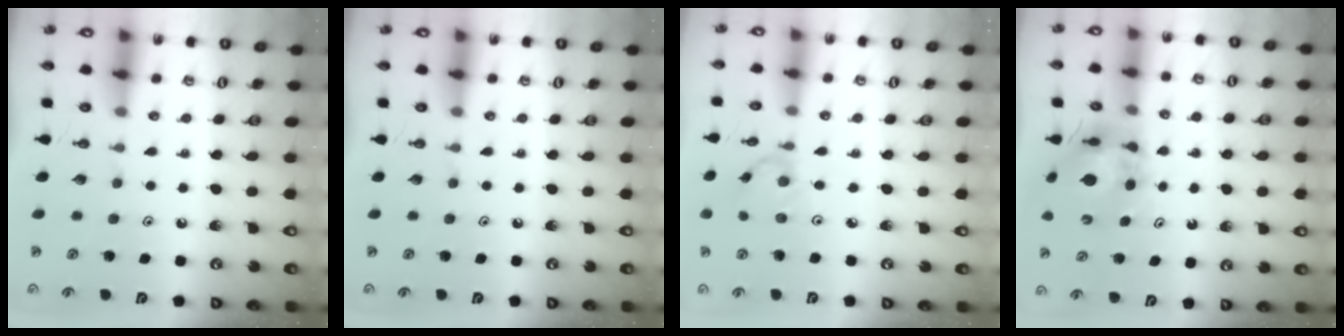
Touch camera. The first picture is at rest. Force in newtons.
{"total": 0.0}
{"total": 0.9, "press": 0.8, "slide": 0.3}
{"total": 11.5, "press": 11.4, "slide": 1.3}